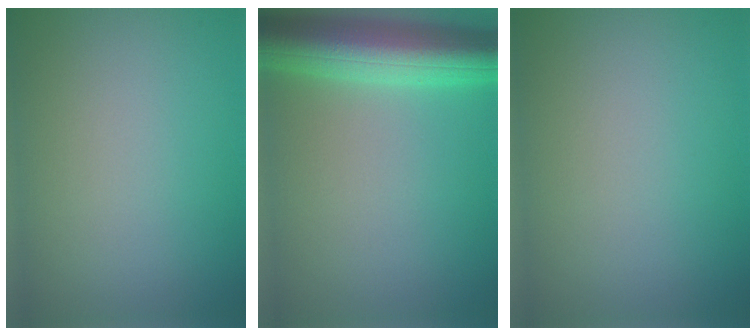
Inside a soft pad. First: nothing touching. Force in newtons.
{"total": 8.0, "press": 7.9, "slide": 0.3}
{"total": 0.0}